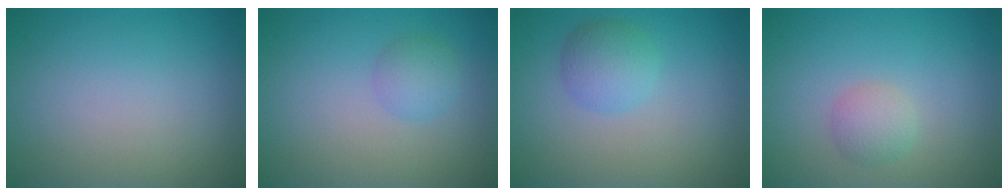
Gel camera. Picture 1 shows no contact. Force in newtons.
{"total": 1.8, "press": 1.8, "slide": 0.1}
{"total": 2.7, "press": 2.7, "slide": 0.1}
{"total": 1.9, "press": 1.9, "slide": 0.1}